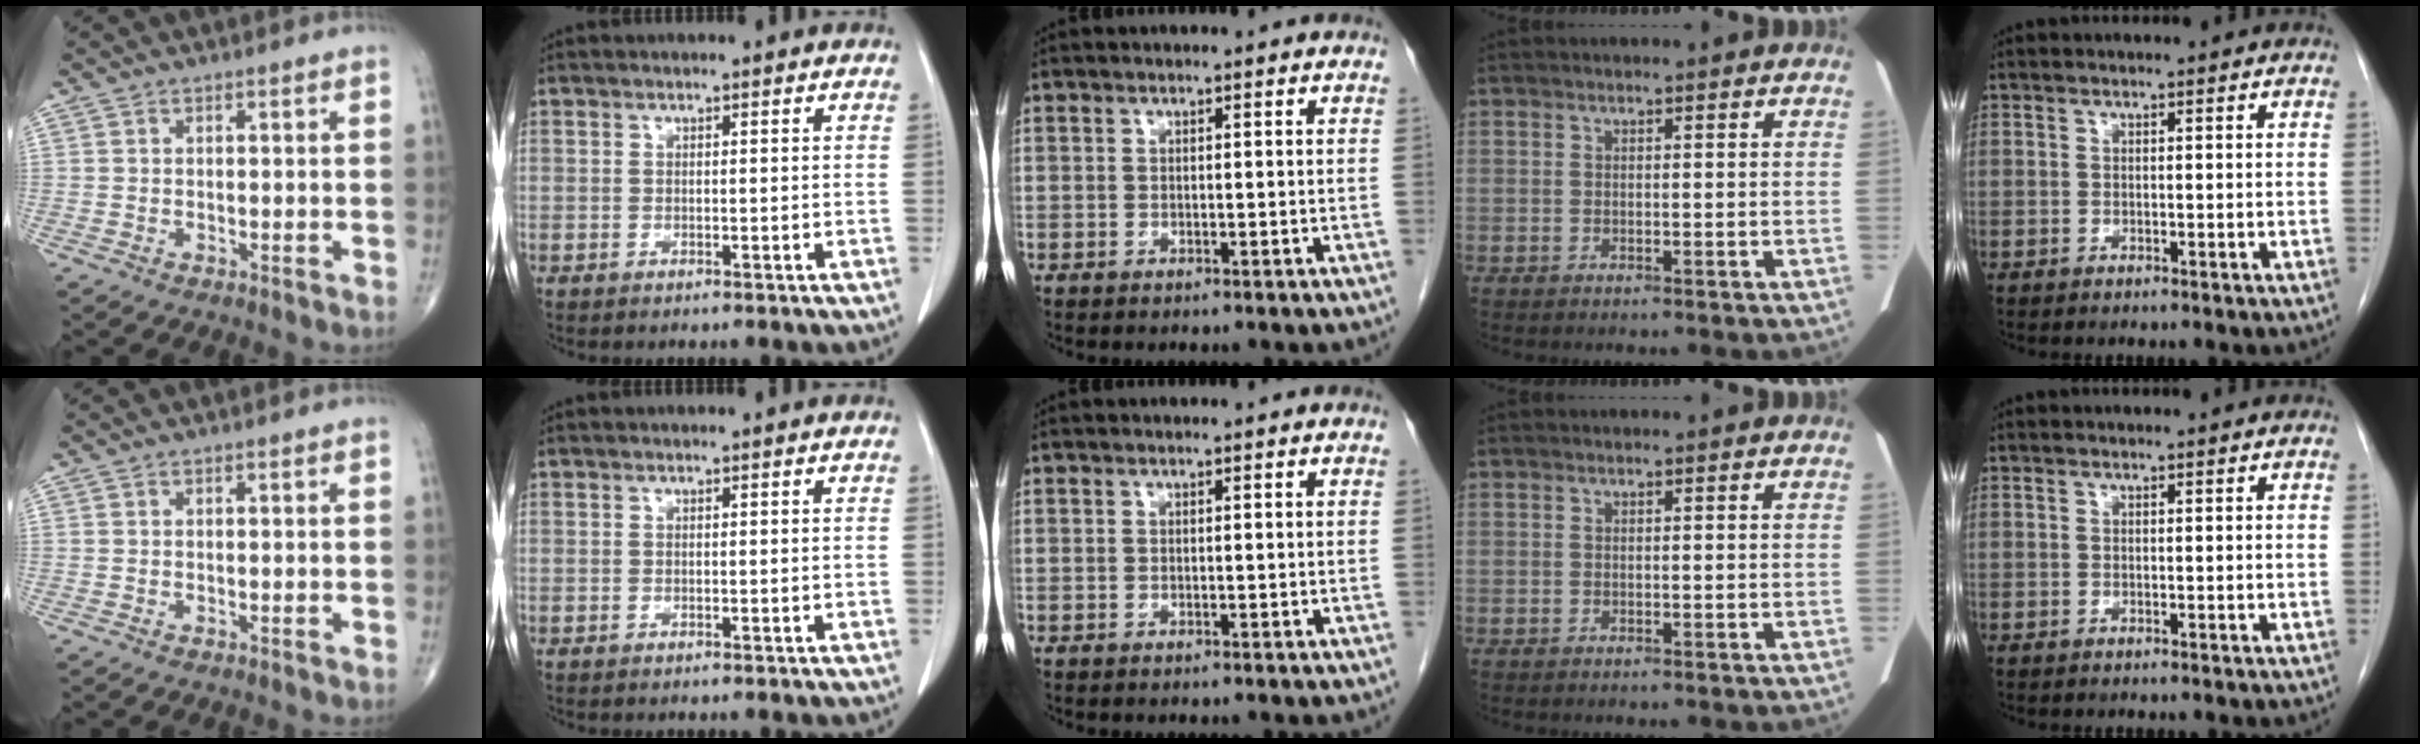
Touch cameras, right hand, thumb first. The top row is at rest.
{}